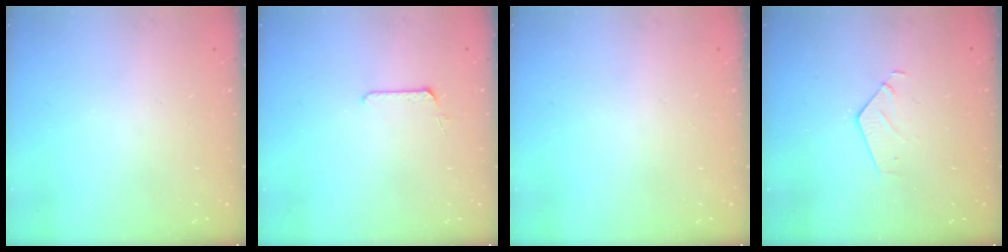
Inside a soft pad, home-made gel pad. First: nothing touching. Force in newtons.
{"total": 5.5, "press": 5.5, "slide": 0.5}
{"total": 0.0}
{"total": 4.2, "press": 4.2, "slide": 0.3}